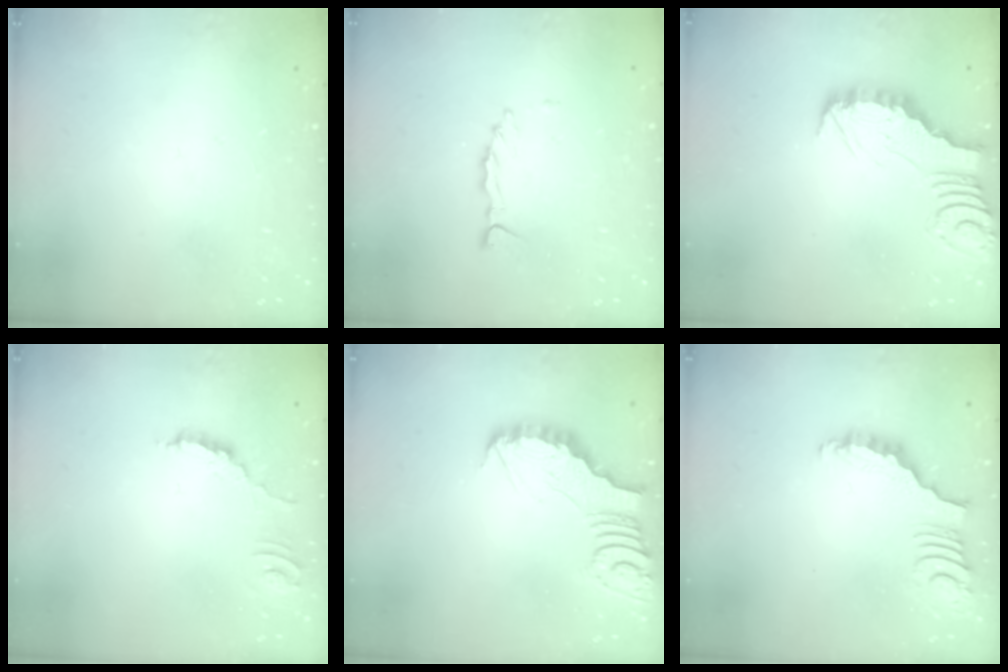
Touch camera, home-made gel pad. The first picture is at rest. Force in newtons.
{"total": 0.8, "press": 0.8, "slide": 0.1}
{"total": 2.6, "press": 2.6, "slide": 0.2}
{"total": 2.0, "press": 2.0, "slide": 0.4}
{"total": 3.4, "press": 3.3, "slide": 0.4}
{"total": 3.7, "press": 3.6, "slide": 0.7}